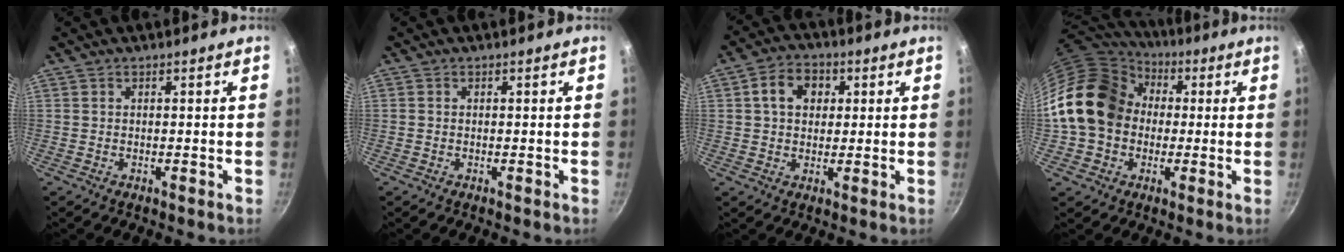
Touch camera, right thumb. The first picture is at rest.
{"total": 0.0}
{"total": 7.4, "force": [2.0, 5.7, 4.3], "torque": [-0.051, 0.008, 0.024]}
{"total": 19.2, "force": [1.1, 15.8, 11.0], "torque": [-0.183, 0.050, 0.015]}